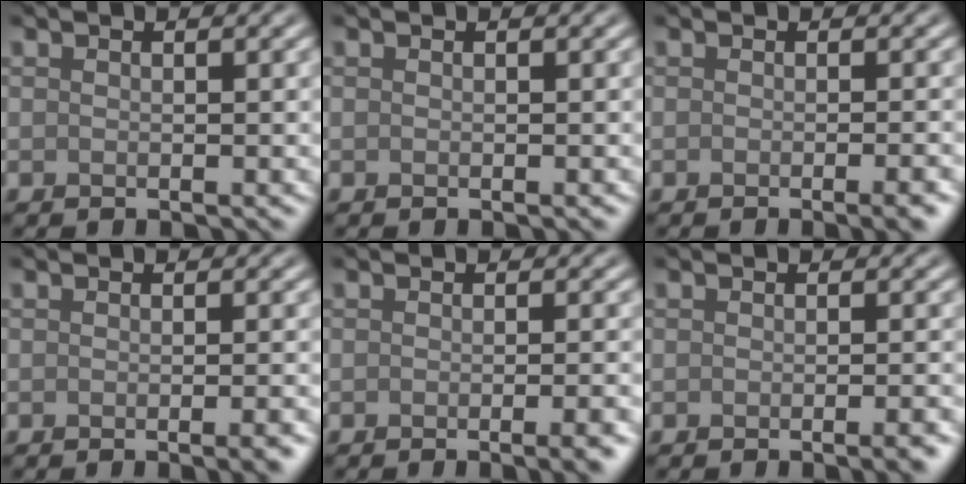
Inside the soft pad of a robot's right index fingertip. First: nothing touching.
{"total": 0.0}
{"total": 3.1, "force": [-1.3, 1.0, 2.6], "torque": [-0.012, 0.003, -0.017]}
{"total": 2.6, "force": [-1.1, 0.8, 2.2], "torque": [-0.013, 0.000, -0.015]}
{"total": 3.6, "force": [-1.8, 1.0, 2.9], "torque": [-0.017, 0.004, -0.023]}
{"total": 2.4, "force": [-1.2, 0.6, 2.0], "torque": [-0.014, 0.000, -0.018]}